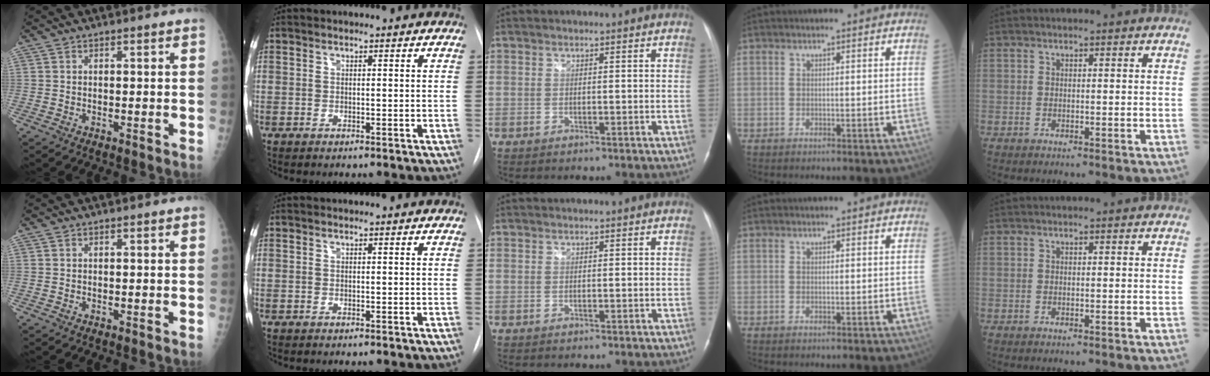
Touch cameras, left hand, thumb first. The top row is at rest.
{}